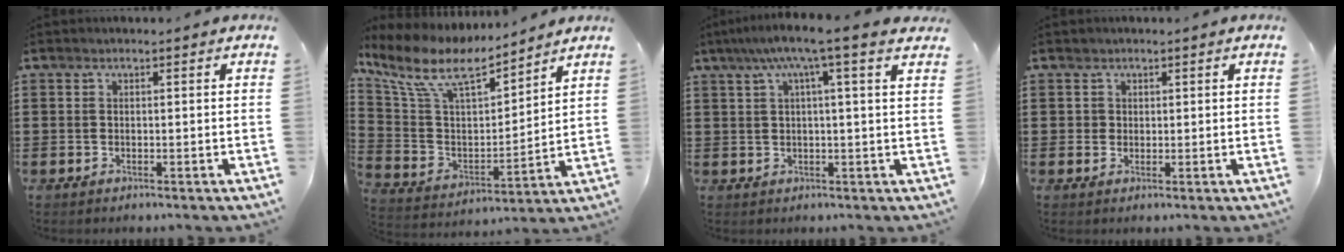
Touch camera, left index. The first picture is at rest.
{"total": 10.1, "force": [7.7, 3.4, 5.5], "torque": [-0.142, -0.040, 0.131]}
{"total": 5.7, "force": [3.2, -0.5, 4.8], "torque": [-0.101, -0.005, 0.050]}
{"total": 1.6, "force": [0.8, 1.4, 0.0], "torque": [-0.006, 0.006, 0.015]}